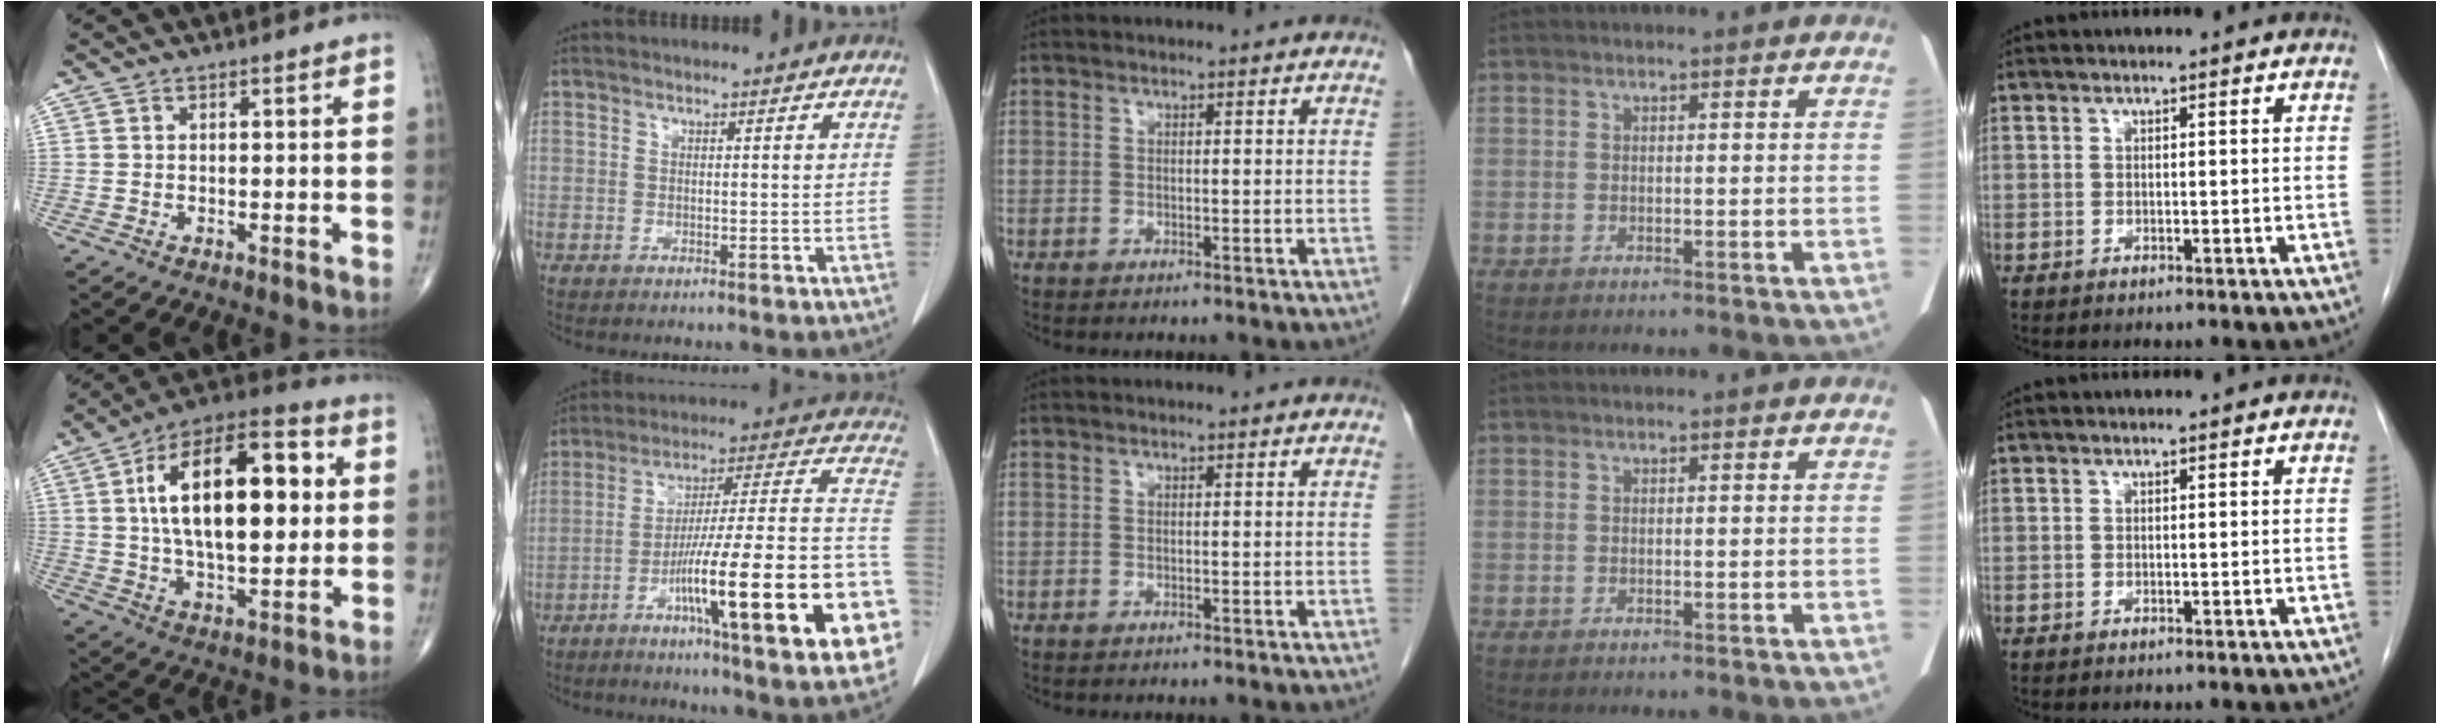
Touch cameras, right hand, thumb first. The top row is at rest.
{"thumb": {"total": 24.5, "force": [4.1, 11.7, 21.1], "torque": [-0.326, 0.010, 0.059]}, "index": {"total": 28.0, "force": [-9.4, 1.8, 26.3], "torque": [-0.300, -0.007, -0.149]}}